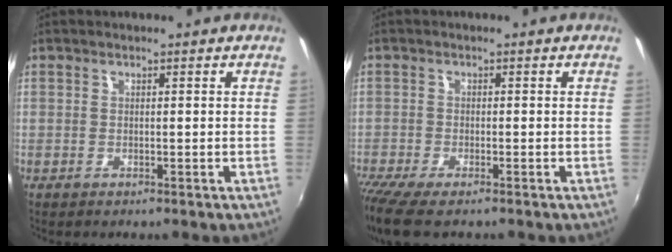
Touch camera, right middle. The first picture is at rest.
{"total": 5.1, "force": [-4.0, 0.5, 3.2], "torque": [-0.076, -0.028, -0.072]}